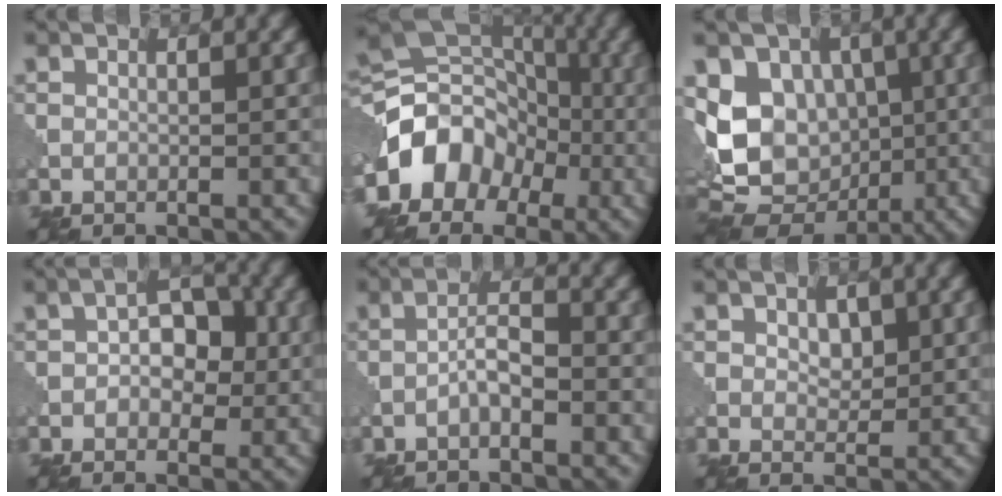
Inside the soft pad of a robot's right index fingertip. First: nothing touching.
{"total": 8.2, "force": [-3.3, 6.4, 4.0], "torque": [-0.051, 0.020, -0.075]}
{"total": 13.0, "force": [0.9, 10.6, 7.5], "torque": [-0.123, 0.025, 0.000]}
{"total": 4.2, "force": [0.2, 2.8, 3.1], "torque": [-0.037, 0.006, -0.007]}
{"total": 2.1, "force": [-1.0, 0.5, 1.8], "torque": [-0.035, 0.009, -0.024]}
{"total": 1.9, "force": [0.7, 1.3, 1.2], "torque": [-0.019, -0.003, 0.012]}